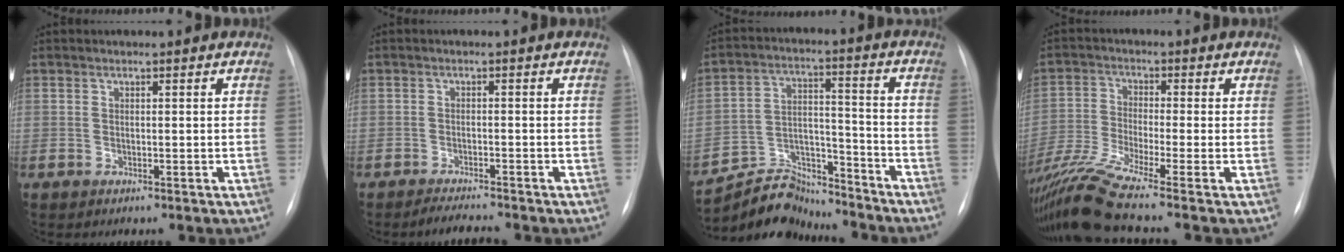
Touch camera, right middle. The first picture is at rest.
{"total": 2.7, "force": [-2.6, 0.0, 0.8], "torque": [-0.021, -0.013, -0.042]}
{"total": 11.1, "force": [-10.7, 2.8, 0.6], "torque": [-0.006, 0.040, -0.188]}
{"total": 10.8, "force": [-8.4, -2.1, 6.5], "torque": [-0.128, -0.022, -0.156]}